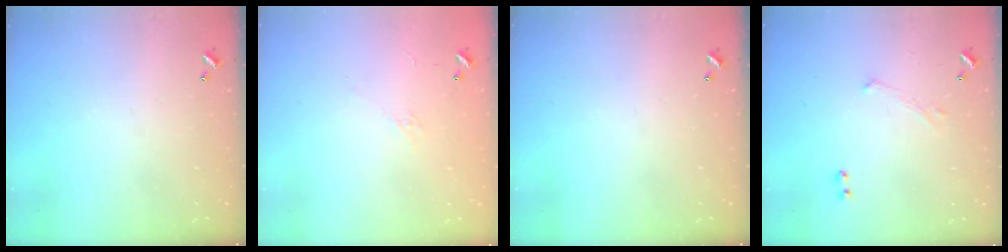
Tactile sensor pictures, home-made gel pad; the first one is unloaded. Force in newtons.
{"total": 4.6, "press": 4.5, "slide": 1.0}
{"total": 0.0}
{"total": 1.6, "press": 1.5, "slide": 0.6}